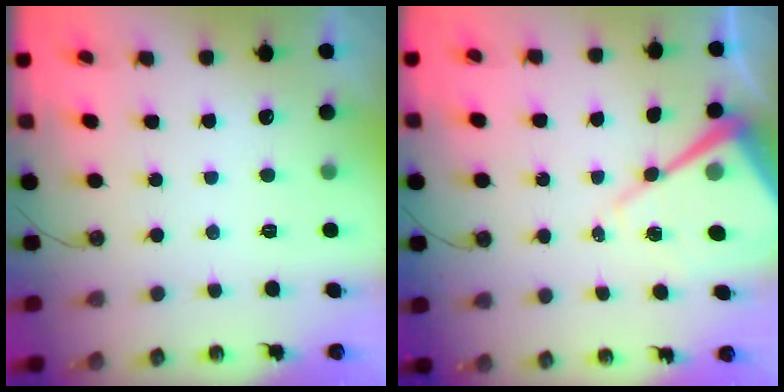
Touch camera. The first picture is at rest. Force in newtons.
{"total": 12.8, "press": 12.8, "slide": 1.3}